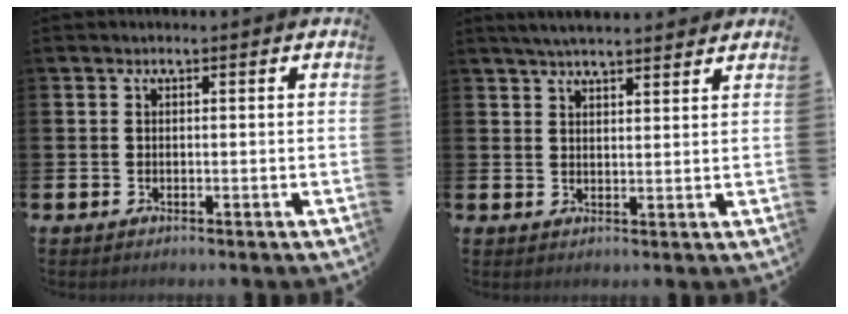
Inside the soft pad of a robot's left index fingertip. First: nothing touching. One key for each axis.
{"total": 4.1, "fx": 3.9, "fy": 0.4, "fz": 1.0, "tx": -0.025, "ty": -0.013, "tz": 0.070}